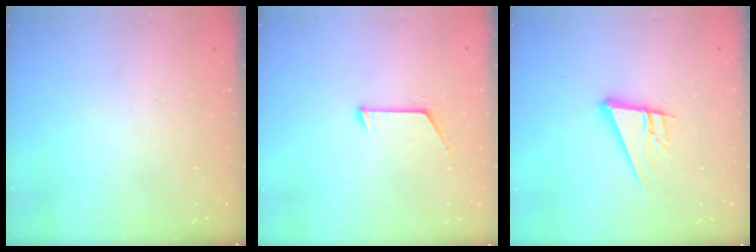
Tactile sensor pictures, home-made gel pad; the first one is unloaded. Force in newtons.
{"total": 6.9, "press": 6.9, "slide": 0.7}
{"total": 13.1, "press": 12.7, "slide": 3.4}